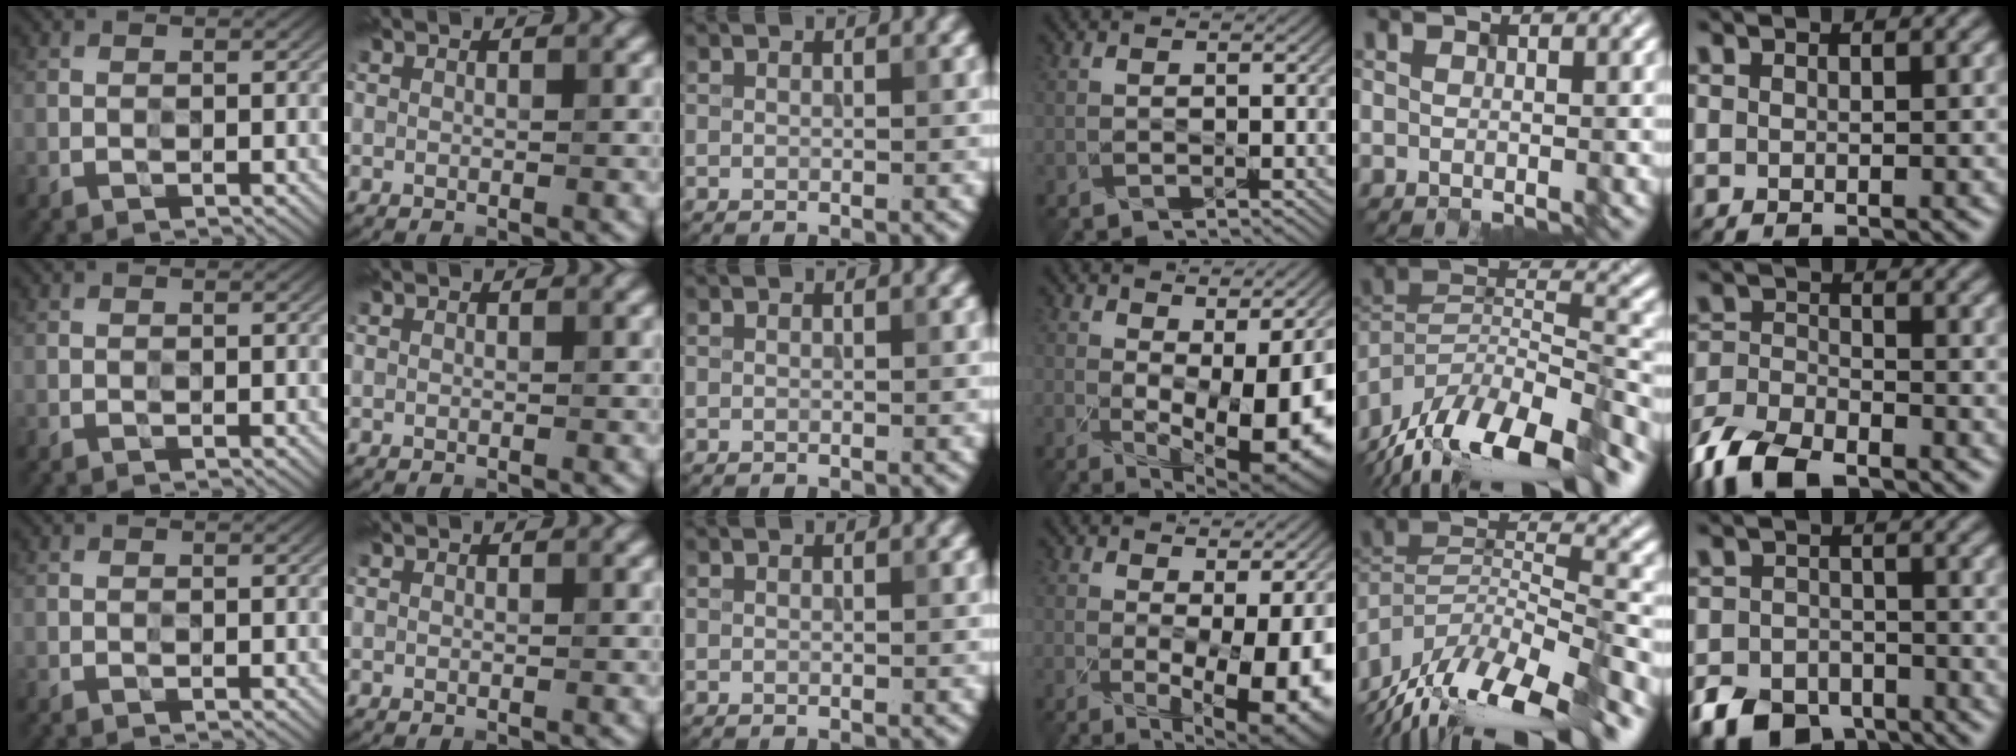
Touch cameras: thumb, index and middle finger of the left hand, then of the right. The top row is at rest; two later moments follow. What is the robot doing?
{"motion": "close", "object": "medicine box"}